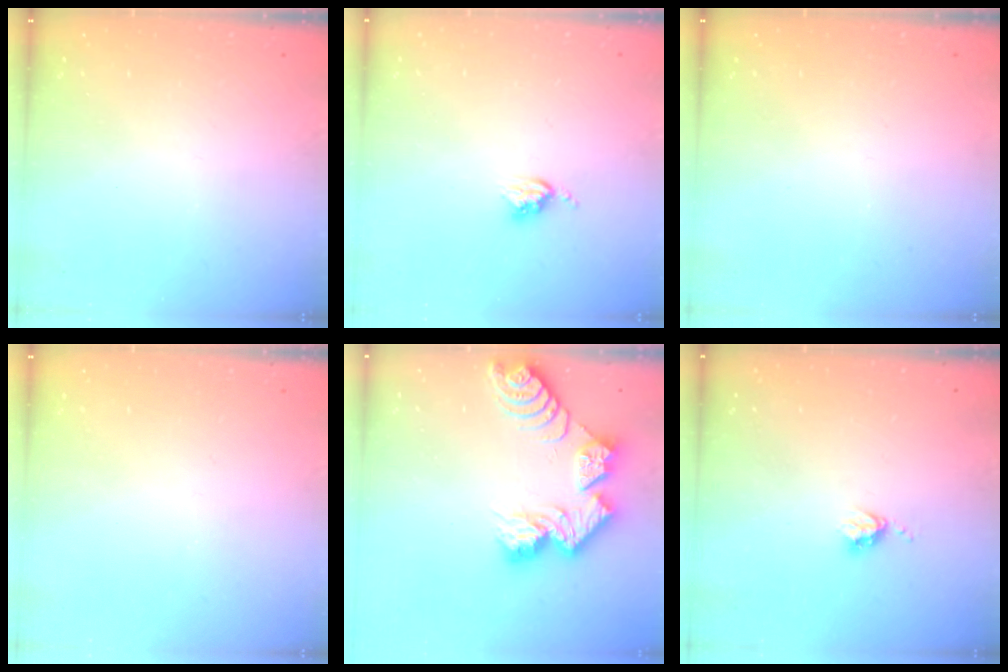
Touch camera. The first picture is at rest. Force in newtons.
{"total": 3.9, "press": 3.9, "slide": 0.5}
{"total": 0.0}
{"total": 0.0}
{"total": 12.7, "press": 12.6, "slide": 1.0}
{"total": 3.5, "press": 3.4, "slide": 0.5}